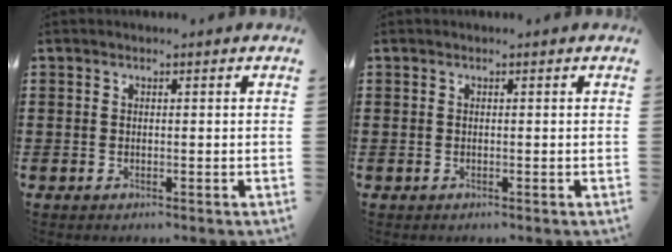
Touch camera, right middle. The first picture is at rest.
{"total": 0.0}